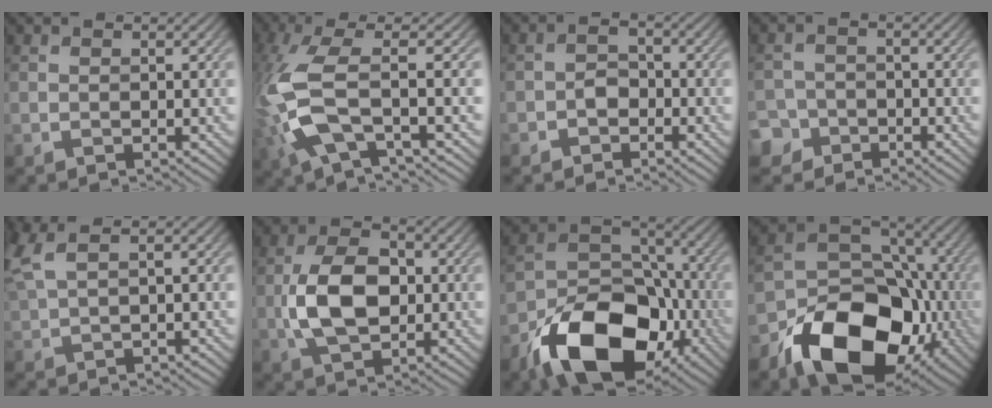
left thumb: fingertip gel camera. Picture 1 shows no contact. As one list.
[{"total": 9.8, "force": [-1.7, 2.9, 9.2], "torque": [-0.215, 0.007, -0.049]}, {"total": 2.5, "force": [-1.3, 1.8, 1.1], "torque": [-0.017, 0.008, -0.028]}, {"total": 4.6, "force": [-3.1, 3.3, 0.6], "torque": [-0.003, -0.001, -0.064]}, {"total": 4.8, "force": [2.3, 1.6, 4.0], "torque": [-0.108, 0.019, 0.050]}, {"total": 9.2, "force": [-0.7, 5.8, 7.2], "torque": [-0.157, 0.003, -0.018]}, {"total": 17.0, "force": [-8.8, 10.4, 10.1], "torque": [-0.175, -0.041, -0.157]}, {"total": 17.7, "force": [-8.0, 12.0, 10.4], "torque": [-0.180, -0.044, -0.136]}]